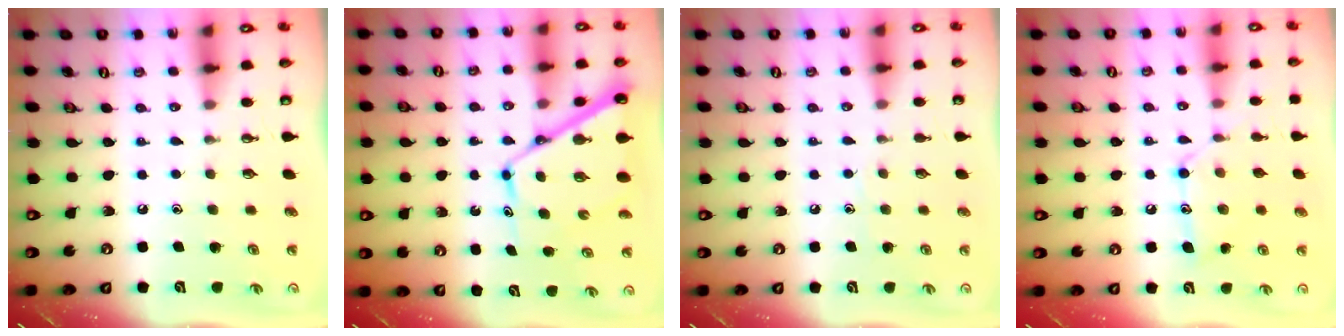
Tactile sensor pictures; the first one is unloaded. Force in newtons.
{"total": 13.3, "press": 13.2, "slide": 1.3}
{"total": 4.5, "press": 4.5, "slide": 0.5}
{"total": 12.1, "press": 12.0, "slide": 0.7}